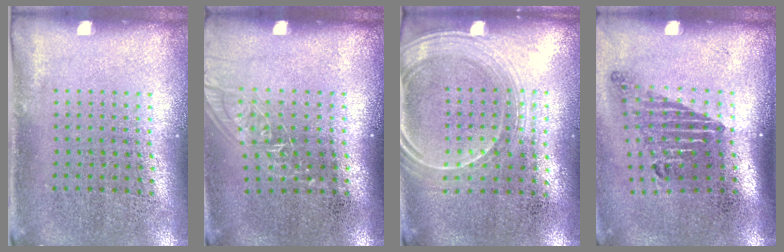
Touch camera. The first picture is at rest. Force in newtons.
{"total": 1.0, "press": 1.0, "slide": 0.3}
{"total": 1.7, "press": 1.5, "slide": 0.8}
{"total": 1.7, "press": 1.2, "slide": 1.2}